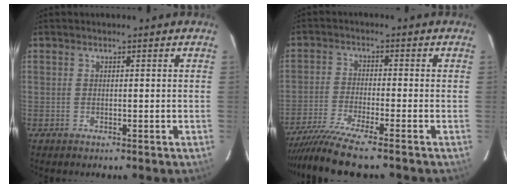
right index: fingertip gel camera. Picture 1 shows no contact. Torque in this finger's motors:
{"motor_torque": [1.06, -1.07, 0.56, 0.13]}